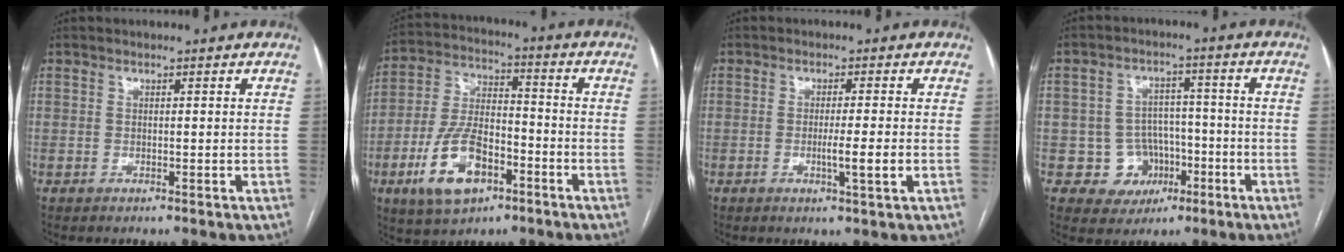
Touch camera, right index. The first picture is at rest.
{"total": 13.3, "force": [-6.0, 6.4, 9.9], "torque": [-0.210, 0.009, -0.104]}
{"total": 4.0, "force": [-0.9, -0.3, 3.9], "torque": [-0.064, -0.008, -0.014]}
{"total": 7.3, "force": [-2.5, 6.8, 0.9], "torque": [0.000, 0.020, -0.029]}